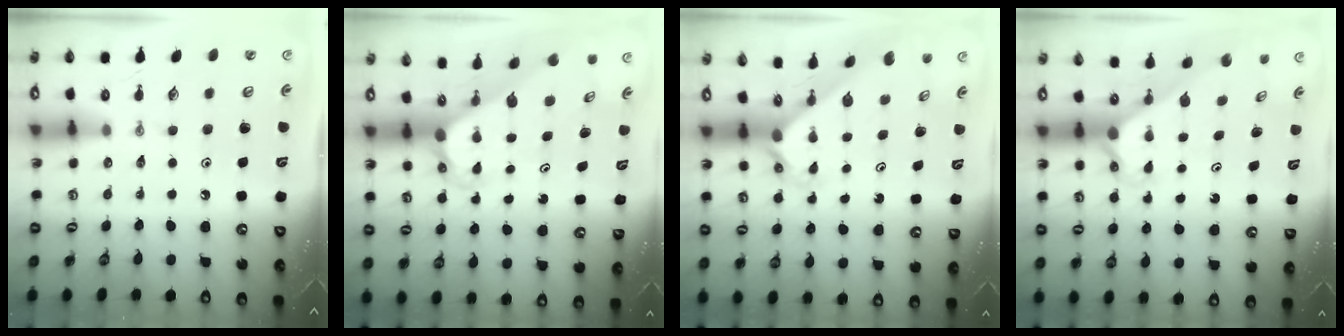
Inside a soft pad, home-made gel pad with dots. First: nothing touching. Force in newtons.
{"total": 3.7, "press": 3.7, "slide": 0.3}
{"total": 2.5, "press": 2.5, "slide": 0.3}
{"total": 2.6, "press": 2.6, "slide": 0.2}